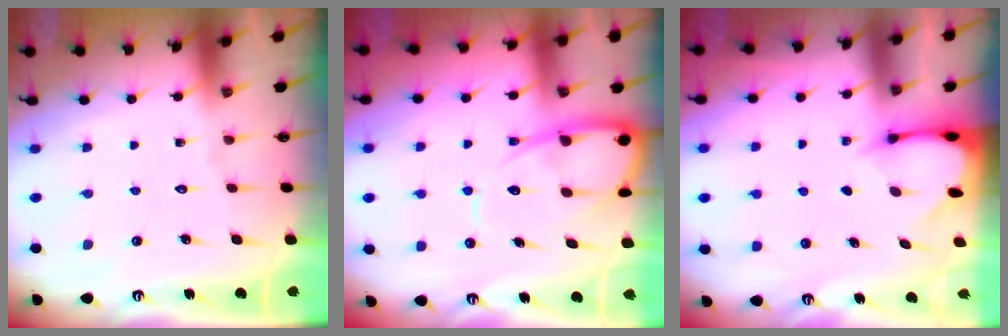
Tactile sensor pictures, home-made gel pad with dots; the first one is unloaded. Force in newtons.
{"total": 10.5, "press": 10.5, "slide": 0.8}
{"total": 2.6, "press": 2.5, "slide": 0.4}